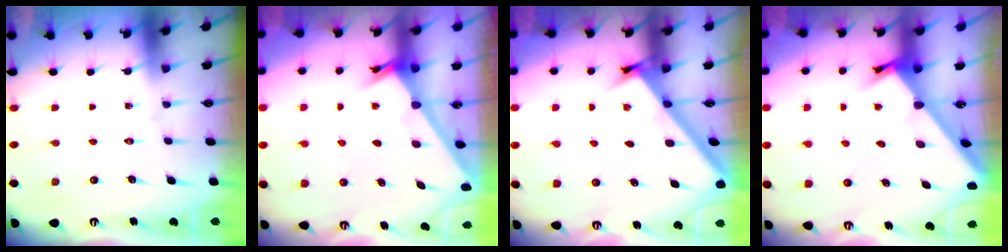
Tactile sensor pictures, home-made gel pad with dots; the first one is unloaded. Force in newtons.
{"total": 2.5, "press": 2.5, "slide": 0.2}
{"total": 2.8, "press": 2.8, "slide": 0.3}
{"total": 2.6, "press": 2.5, "slide": 0.3}